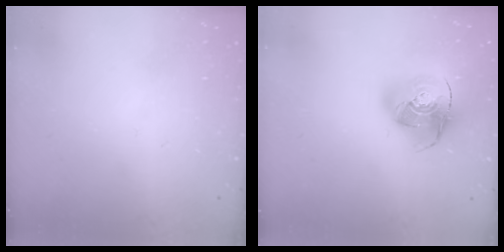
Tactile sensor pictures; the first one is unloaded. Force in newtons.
{"total": 15.6, "press": 15.4, "slide": 2.4}